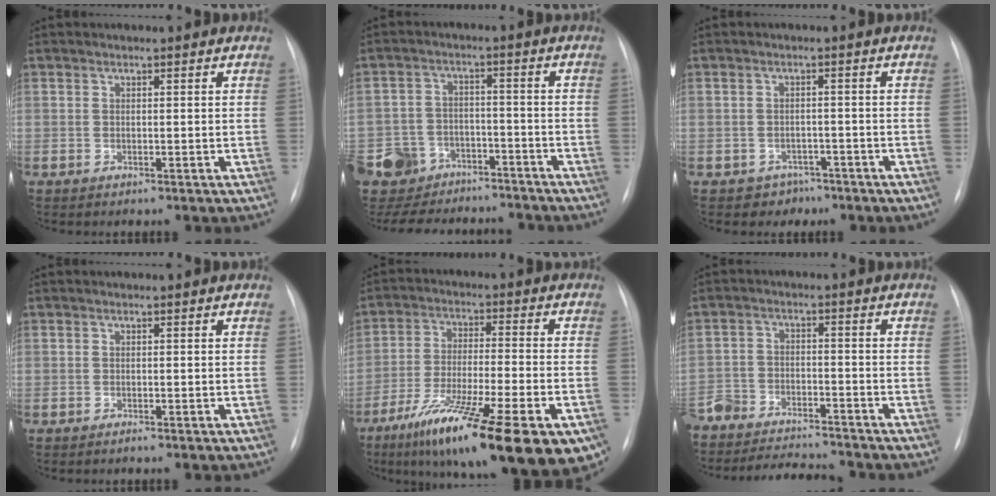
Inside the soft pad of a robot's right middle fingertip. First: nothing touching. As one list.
[{"total": 15.8, "force": [-12.6, 9.1, 3.1], "torque": [-0.080, 0.027, -0.175]}, {"total": 3.2, "force": [-2.1, 2.4, -0.3], "torque": [0.003, 0.013, -0.028]}, {"total": 0.0}, {"total": 24.6, "force": [-14.5, 4.4, 19.3], "torque": [-0.254, -0.037, -0.231]}, {"total": 15.2, "force": [-14.1, 2.8, 4.9], "torque": [-0.103, -0.006, -0.218]}]